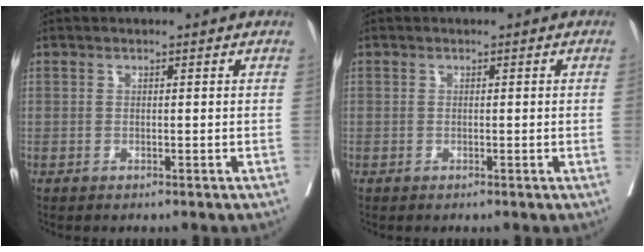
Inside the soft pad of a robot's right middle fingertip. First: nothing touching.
{"total": 0.7, "force": [0.0, -0.3, 0.7], "torque": [-0.008, 0.003, 0.002]}